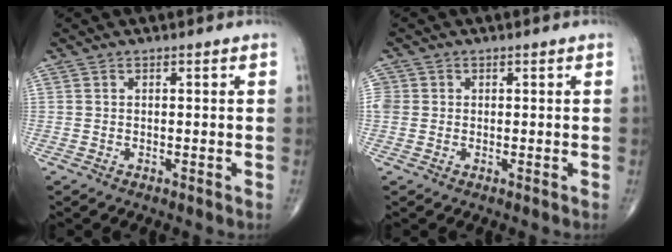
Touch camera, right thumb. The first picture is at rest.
{"total": 3.0, "force": [0.2, 2.8, 1.1], "torque": [-0.019, 0.010, 0.008]}